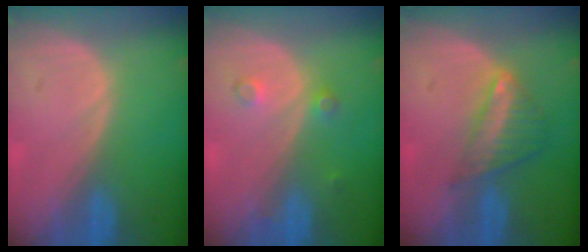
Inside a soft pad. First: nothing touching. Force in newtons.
{"total": 2.5, "press": 2.1, "slide": 1.3}
{"total": 6.1, "press": 5.3, "slide": 3.0}